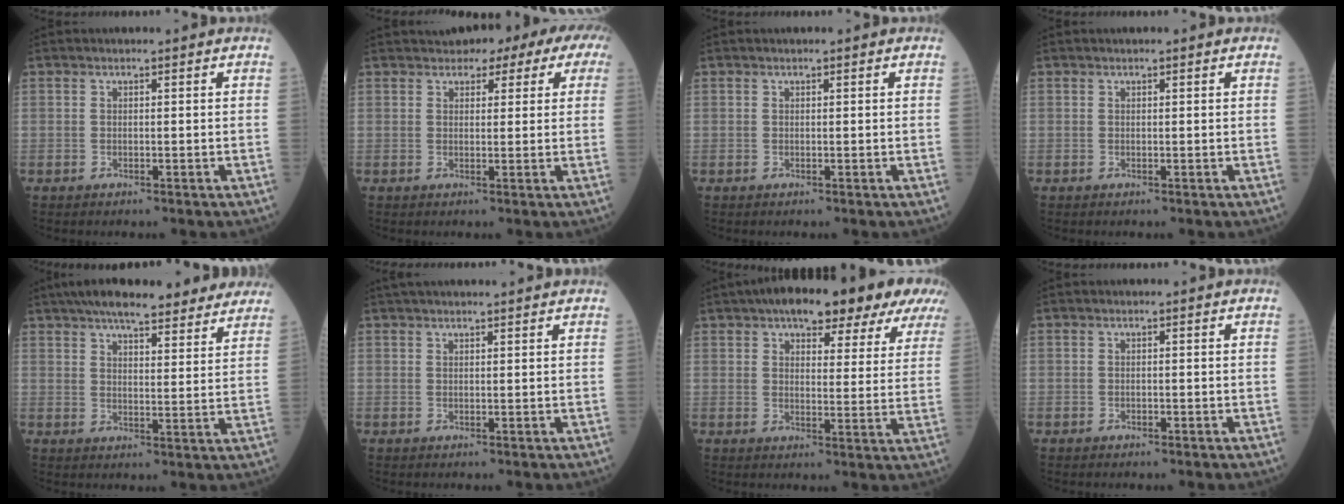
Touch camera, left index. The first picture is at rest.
{"total": 9.1, "force": [5.8, 3.8, 5.9], "torque": [-0.072, 0.038, 0.060]}
{"total": 0.0}
{"total": 0.5, "force": [0.2, 0.2, 0.4], "torque": [-0.009, 0.008, 0.001]}
{"total": 18.8, "force": [15.6, 4.1, 9.7], "torque": [-0.145, 0.035, 0.204]}
{"total": 6.2, "force": [5.6, 0.1, 2.8], "torque": [-0.037, 0.035, 0.077]}
{"total": 17.2, "force": [12.8, 5.4, 10.1], "torque": [-0.126, 0.035, 0.151]}
{"total": 0.0}